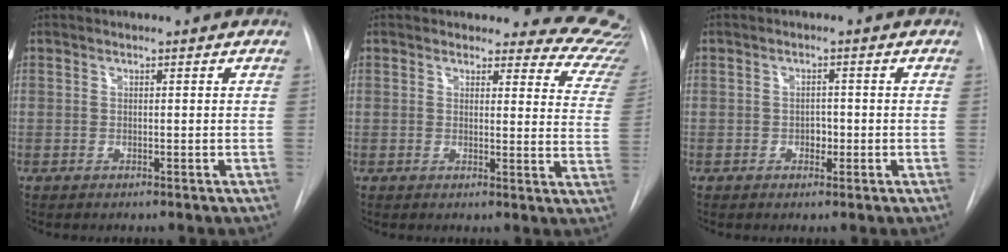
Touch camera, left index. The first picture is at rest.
{"total": 12.1, "force": [11.7, 3.1, 0.1], "torque": [0.056, -0.114, 0.075]}
{"total": 1.9, "force": [-1.3, 1.1, 0.9], "torque": [-0.011, -0.002, -0.018]}